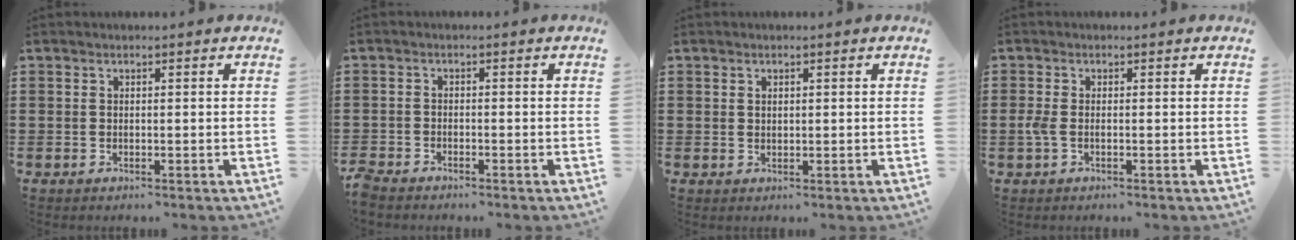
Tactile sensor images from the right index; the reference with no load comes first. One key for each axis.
{"total": 1.8, "fx": -1.8, "fy": 0.3, "fz": 0.2, "tx": -0.015, "ty": 0.000, "tz": -0.039}
{"total": 0.9, "fx": 0.6, "fy": 0.6, "fz": 0.3, "tx": -0.007, "ty": 0.003, "tz": 0.012}
{"total": 1.8, "fx": -0.5, "fy": 0.7, "fz": 1.6, "tx": -0.045, "ty": -0.007, "tz": -0.013}